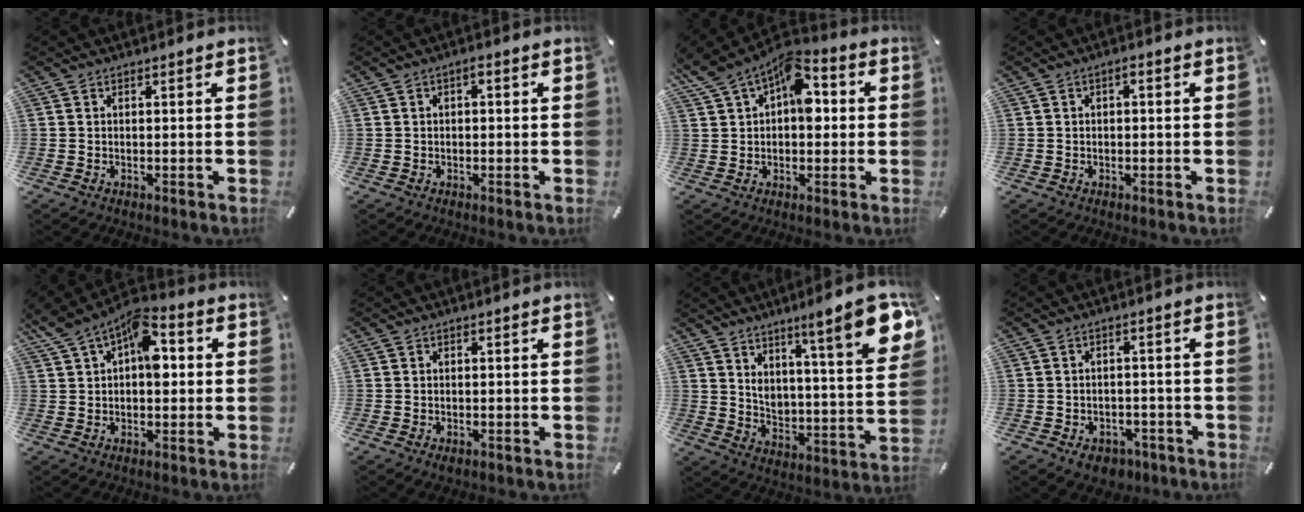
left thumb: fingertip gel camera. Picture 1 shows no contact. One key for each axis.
{"total": 1.2, "fx": 0.1, "fy": 0.7, "fz": 1.0, "tx": -0.019, "ty": 0.005, "tz": -0.001}
{"total": 10.2, "fx": 3.6, "fy": 6.6, "fz": 6.9, "tx": -0.097, "ty": -0.018, "tz": 0.063}
{"total": 1.1, "fx": 0.0, "fy": 0.6, "fz": 0.9, "tx": -0.017, "ty": 0.004, "tz": -0.001}
{"total": 10.0, "fx": 3.4, "fy": 6.4, "fz": 6.9, "tx": -0.089, "ty": -0.017, "tz": 0.057}
{"total": 0.8, "fx": -0.1, "fy": 0.6, "fz": 0.5, "tx": -0.008, "ty": 0.001, "tz": -0.002}
{"total": 14.7, "fx": 10.3, "fy": 2.6, "fz": 10.1, "tx": -0.157, "ty": -0.075, "tz": 0.163}
{"total": 4.6, "fx": -2.5, "fy": 3.4, "fz": 2.0, "tx": -0.034, "ty": 0.016, "tz": -0.044}